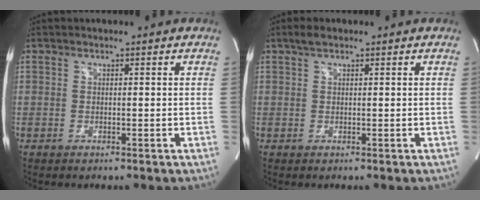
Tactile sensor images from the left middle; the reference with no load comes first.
{"total": 1.6, "force": [1.1, 0.6, 1.0], "torque": [-0.022, 0.011, 0.021]}